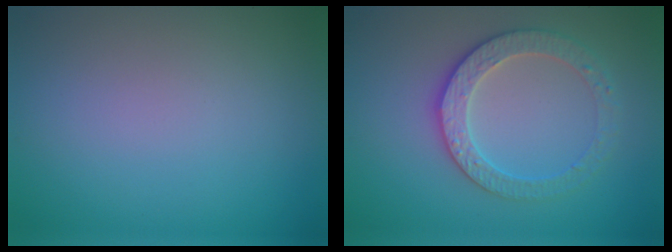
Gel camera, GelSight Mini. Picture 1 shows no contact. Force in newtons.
{"total": 3.4, "press": 3.4, "slide": 0.5}